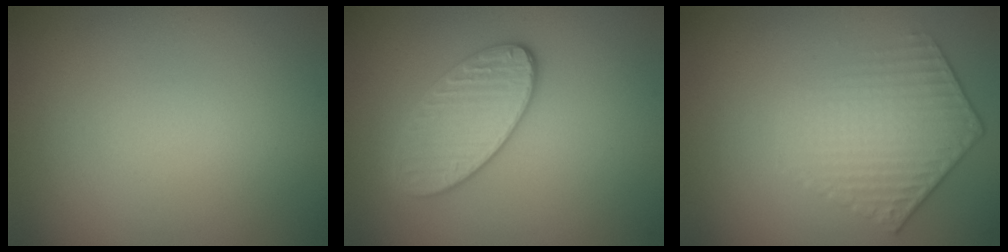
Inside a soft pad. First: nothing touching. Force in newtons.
{"total": 3.5, "press": 3.4, "slide": 0.8}
{"total": 4.3, "press": 3.1, "slide": 3.1}